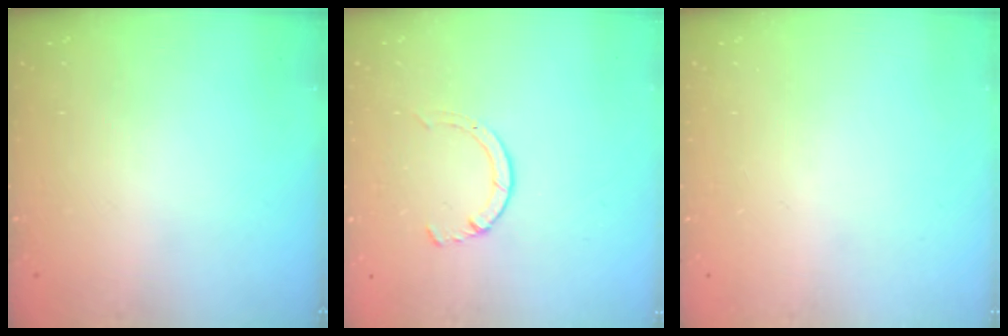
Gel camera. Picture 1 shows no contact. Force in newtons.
{"total": 2.8, "press": 2.8, "slide": 0.4}
{"total": 0.0}